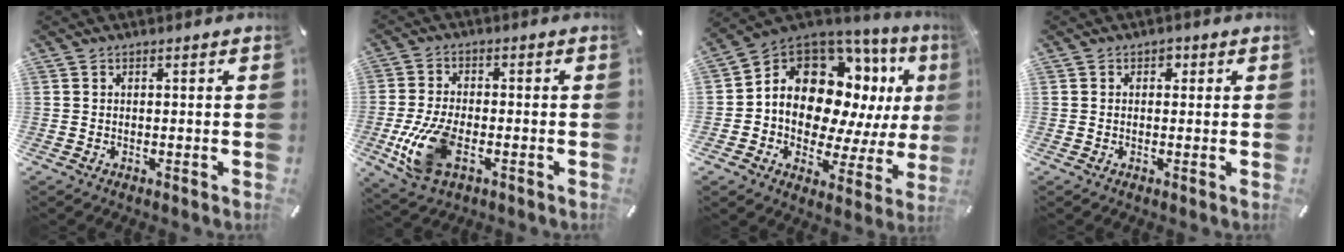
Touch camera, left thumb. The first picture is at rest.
{"total": 12.0, "force": [-3.4, 6.6, 9.4], "torque": [-0.209, -0.007, -0.059]}
{"total": 16.7, "force": [5.9, 11.9, 10.1], "torque": [-0.179, -0.050, 0.104]}
{"total": 1.5, "force": [0.3, 1.3, 0.7], "torque": [-0.008, 0.005, 0.002]}